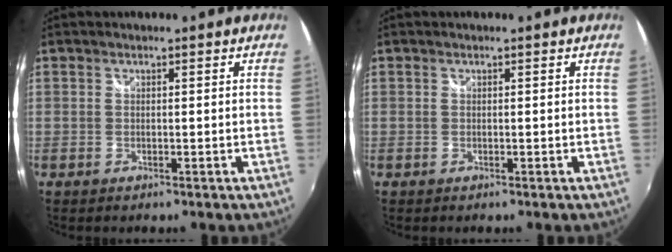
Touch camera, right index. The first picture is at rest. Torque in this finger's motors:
{"motor_torque": [0.00, 0.00, 0.00, 0.00]}